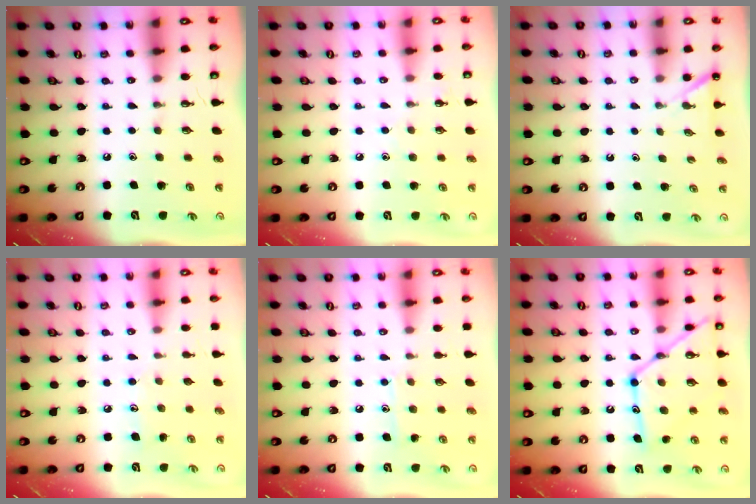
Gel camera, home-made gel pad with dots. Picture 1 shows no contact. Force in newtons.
{"total": 4.4, "press": 4.4, "slide": 0.5}
{"total": 2.3, "press": 2.3, "slide": 0.2}
{"total": 6.1, "press": 6.1, "slide": 0.3}
{"total": 7.5, "press": 7.5, "slide": 0.4}
{"total": 17.1, "press": 17.0, "slide": 1.4}